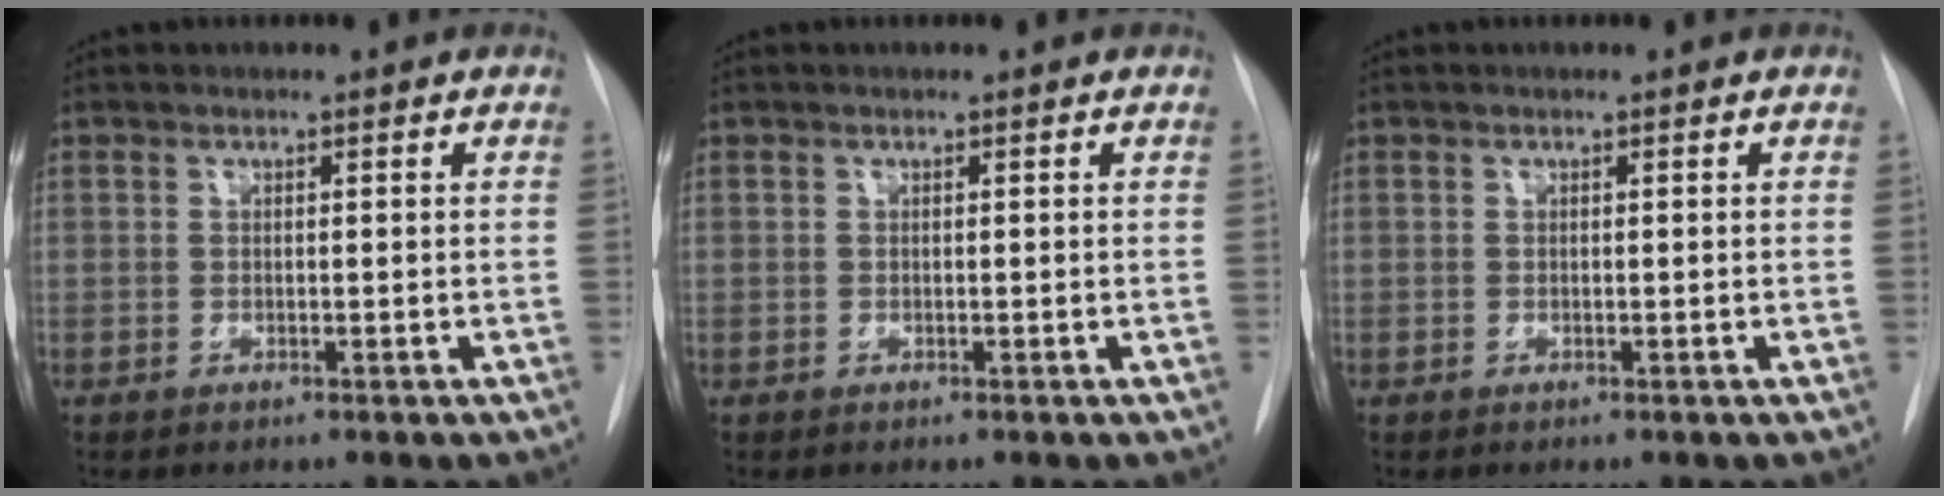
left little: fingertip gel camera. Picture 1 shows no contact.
{"total": 0.0}
{"total": 0.0}